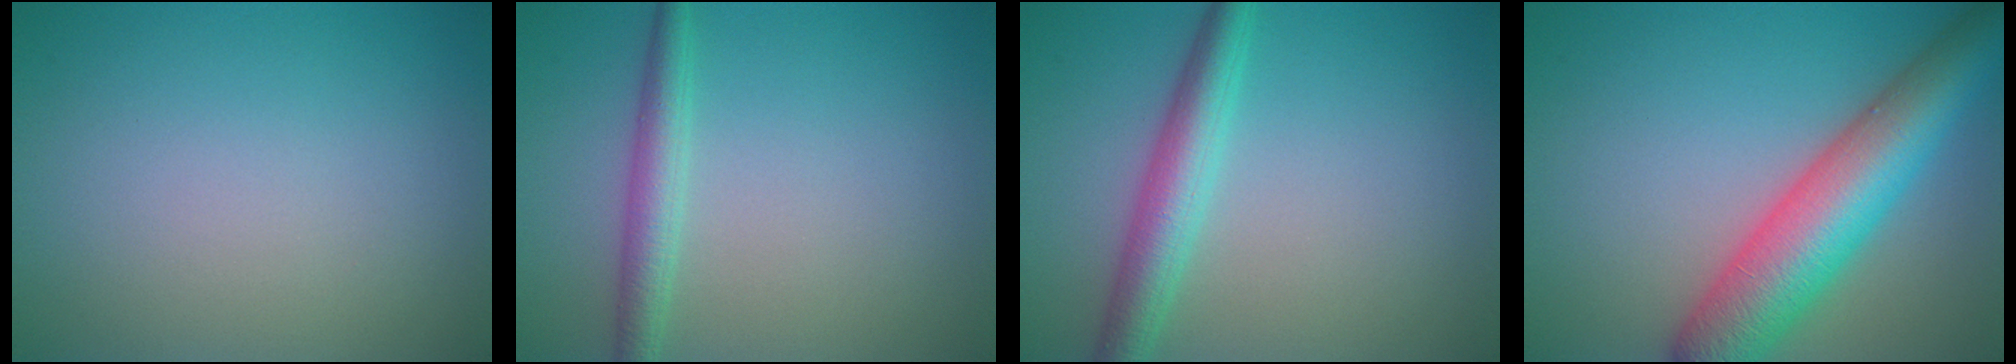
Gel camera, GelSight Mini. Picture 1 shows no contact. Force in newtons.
{"total": 2.6, "press": 2.6, "slide": 0.0}
{"total": 4.1, "press": 4.1, "slide": 0.0}
{"total": 9.3, "press": 9.3, "slide": 0.4}